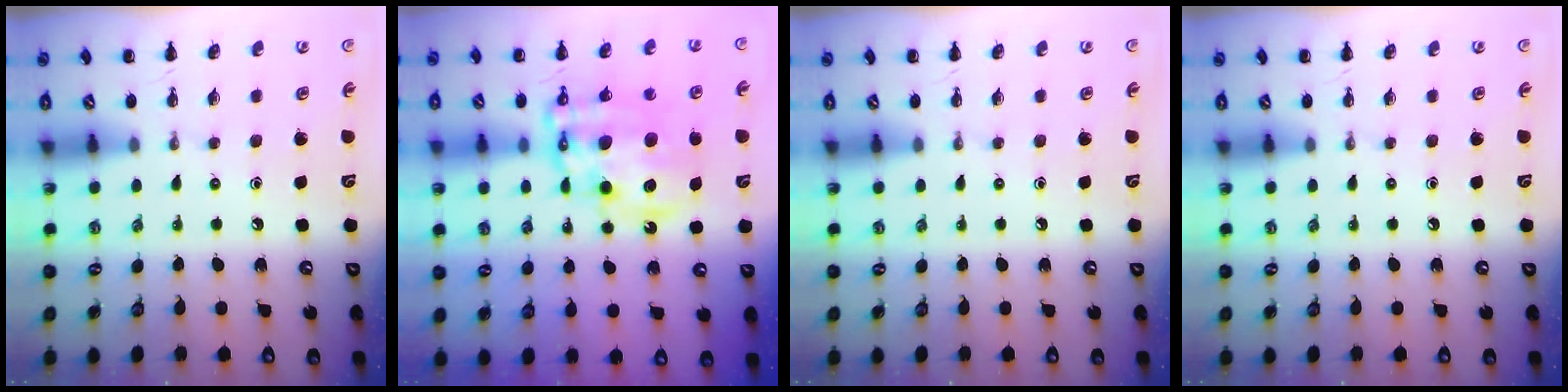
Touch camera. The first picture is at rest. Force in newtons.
{"total": 15.8, "press": 15.4, "slide": 3.6}
{"total": 0.0}
{"total": 0.0}